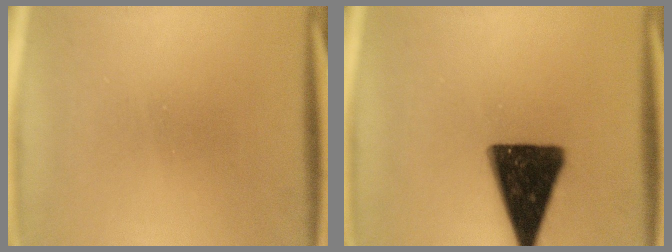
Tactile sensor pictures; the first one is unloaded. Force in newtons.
{"total": 16.4}